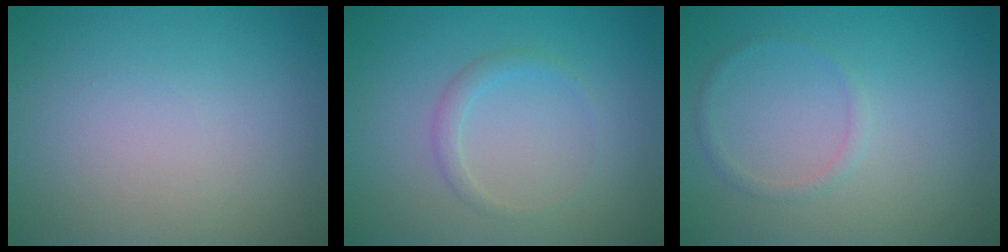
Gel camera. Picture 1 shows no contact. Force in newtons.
{"total": 1.3, "press": 1.3, "slide": 0.0}
{"total": 1.0, "press": 1.0, "slide": 0.0}